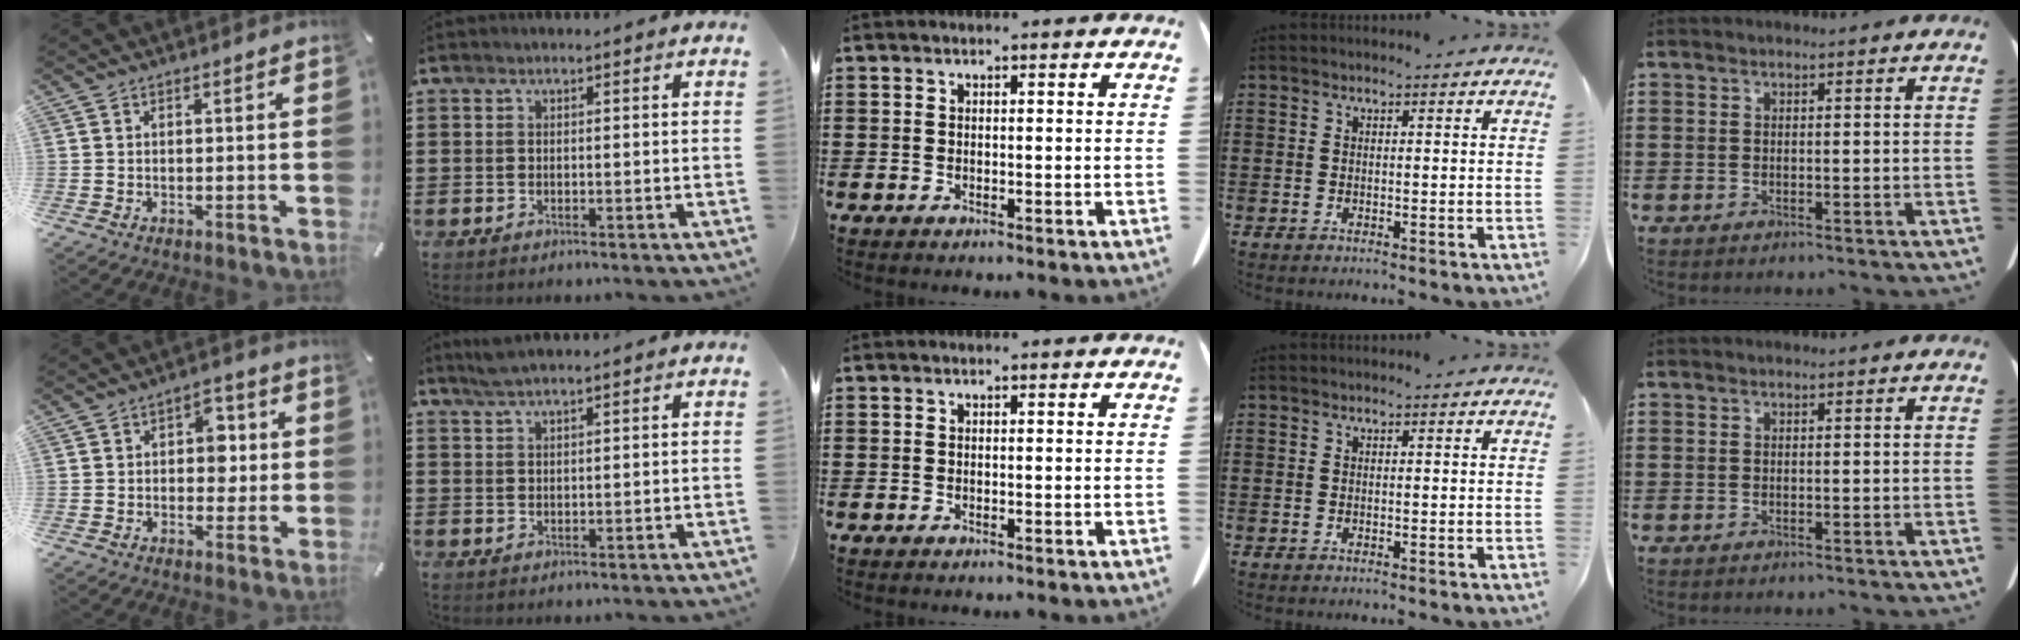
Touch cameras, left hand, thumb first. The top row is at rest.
{"thumb": {"total": 6.6, "force": [0.2, 5.0, 4.3], "torque": [-0.048, 0.002, -0.005]}, "index": {"total": 2.3, "force": [1.9, 0.1, 1.3], "torque": [-0.027, 0.002, 0.036]}}